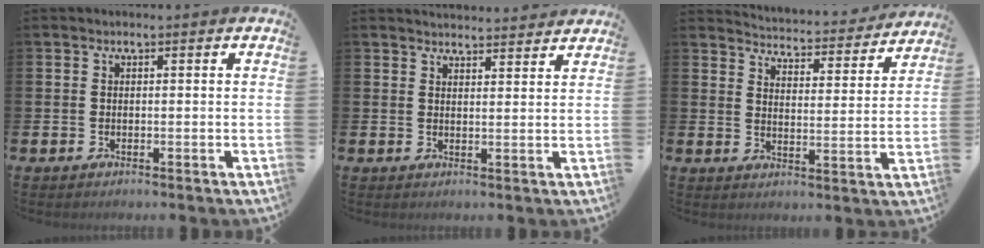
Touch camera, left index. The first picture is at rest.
{"total": 3.3, "force": [3.3, 0.3, 0.0], "torque": [-0.005, -0.021, 0.060]}
{"total": 4.2, "force": [4.2, 0.5, 0.3], "torque": [-0.022, -0.038, 0.066]}